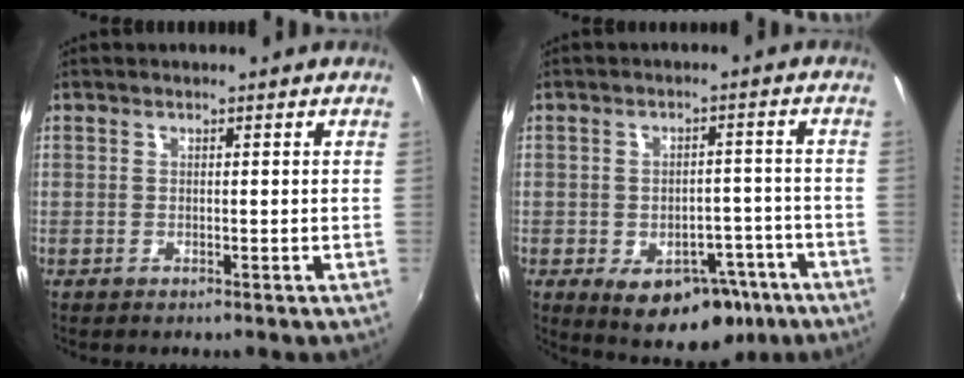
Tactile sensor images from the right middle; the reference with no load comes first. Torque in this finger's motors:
{"motor_torque": [1.18, -0.96, 0.76, 0.21]}